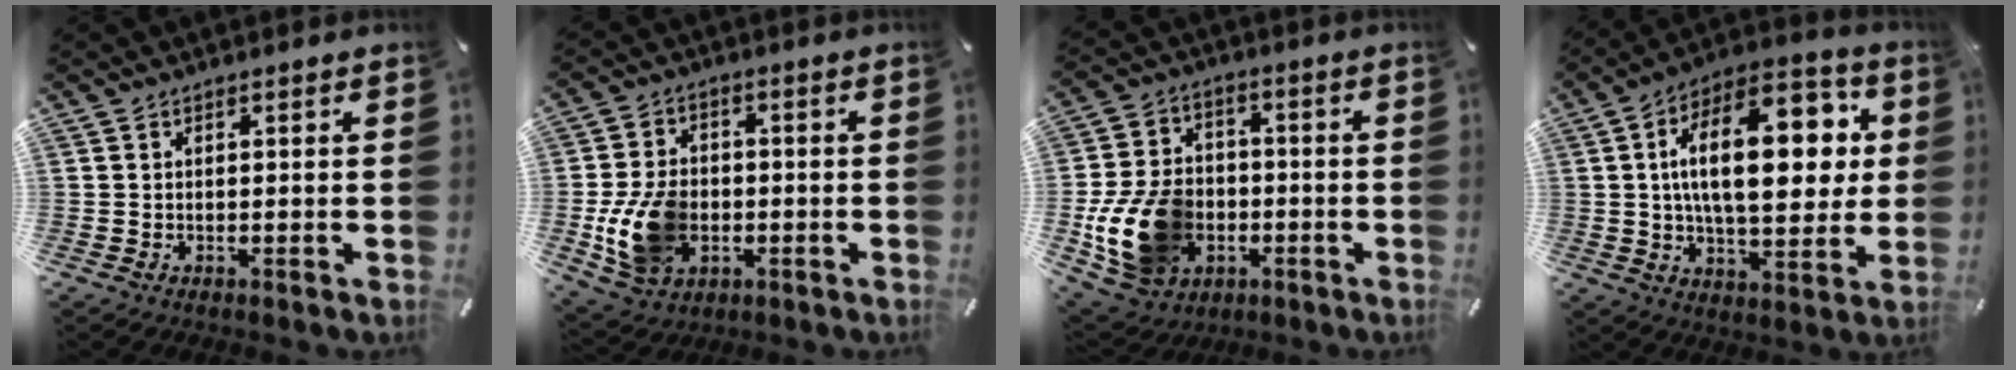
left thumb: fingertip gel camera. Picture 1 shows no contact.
{"total": 13.2, "force": [-2.6, 9.9, 8.3], "torque": [-0.172, 0.007, -0.044]}
{"total": 15.7, "force": [-4.0, 12.1, 9.2], "torque": [-0.197, 0.024, -0.070]}
{"total": 23.2, "force": [4.8, 11.6, 19.6], "torque": [-0.328, -0.005, 0.066]}